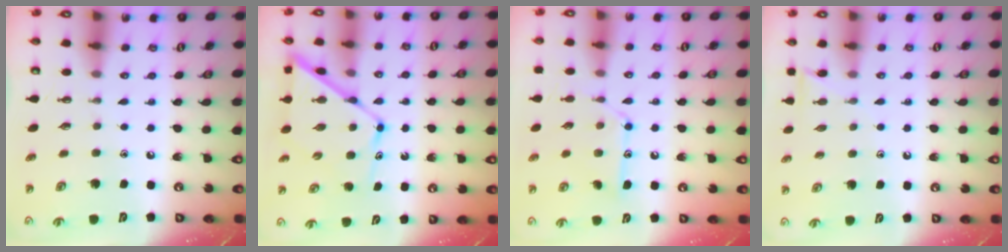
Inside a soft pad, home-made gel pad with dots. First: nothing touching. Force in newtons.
{"total": 12.9, "press": 12.8, "slide": 1.1}
{"total": 12.0, "press": 12.0, "slide": 0.5}
{"total": 6.8, "press": 6.8, "slide": 0.6}